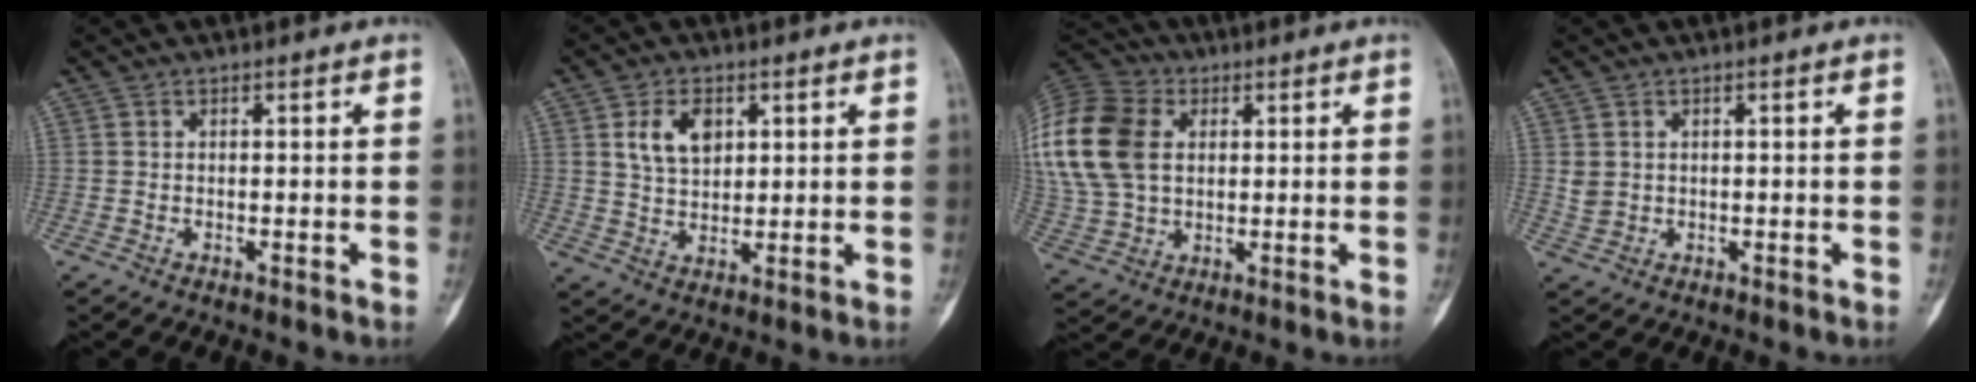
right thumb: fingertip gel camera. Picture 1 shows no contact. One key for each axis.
{"total": 7.1, "fx": 2.6, "fy": 4.6, "fz": 4.8, "tx": -0.070, "ty": -0.010, "tz": 0.051}
{"total": 22.8, "fx": 5.0, "fy": 16.3, "fz": 15.1, "tx": -0.349, "ty": 0.027, "tz": 0.098}
{"total": 2.1, "fx": 0.5, "fy": 1.7, "fz": 1.0, "tx": -0.014, "ty": 0.000, "tz": 0.018}